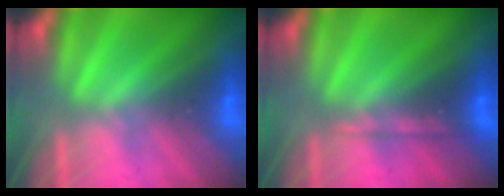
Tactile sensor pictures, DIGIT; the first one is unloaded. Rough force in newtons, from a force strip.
{"total": 2.2}